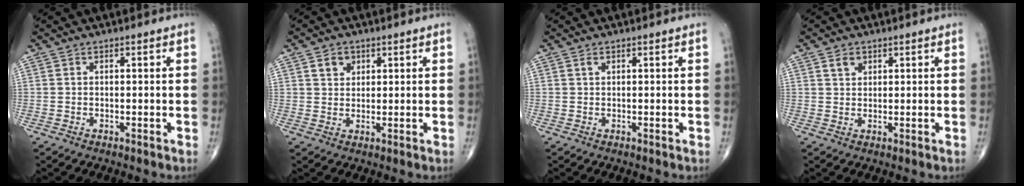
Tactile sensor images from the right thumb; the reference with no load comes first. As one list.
[{"total": 3.4, "force": [1.6, 2.7, 1.3], "torque": [-0.005, -0.009, 0.028]}, {"total": 0.6, "force": [0.4, 0.3, 0.4], "torque": [-0.009, 0.004, 0.008]}, {"total": 2.4, "force": [1.3, 1.7, 1.1], "torque": [-0.011, -0.005, 0.023]}]